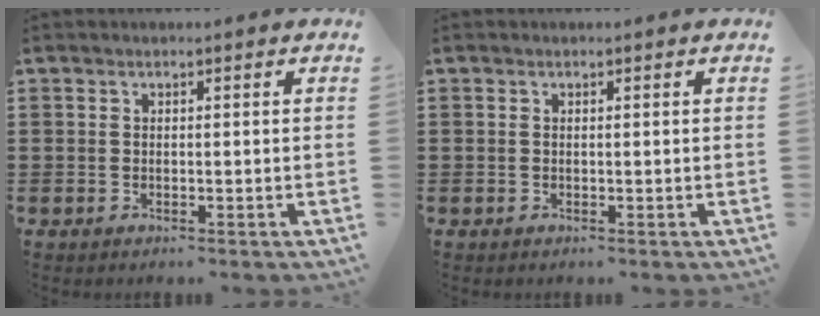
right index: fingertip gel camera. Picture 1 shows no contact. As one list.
[{"total": 0.0}]